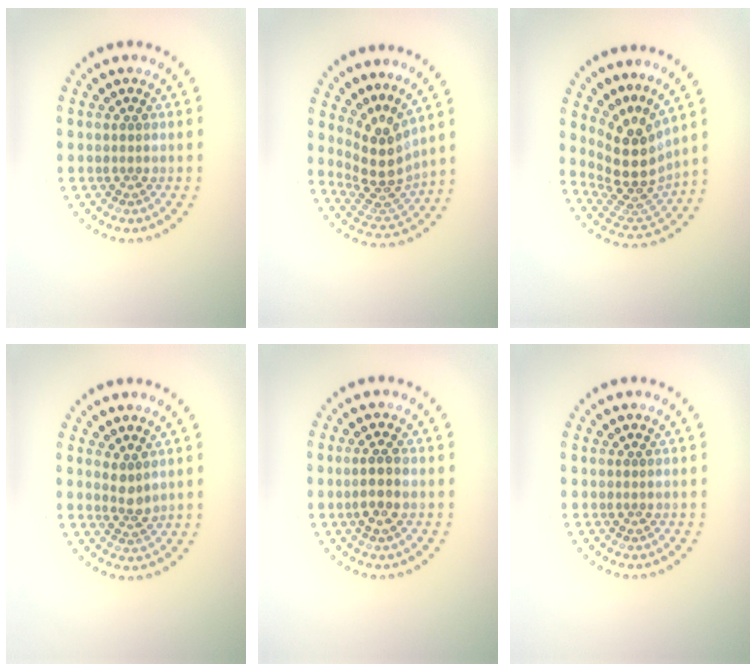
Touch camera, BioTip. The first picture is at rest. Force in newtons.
{"total": 4.0, "press": 2.7, "slide": 2.9}
{"total": 5.0, "press": 3.6, "slide": 3.5}
{"total": 1.6, "press": 1.5, "slide": 0.7}
{"total": 2.1, "press": 1.9, "slide": 0.9}
{"total": 0.0}